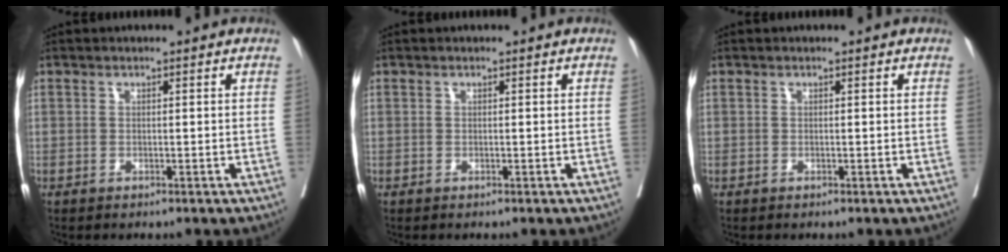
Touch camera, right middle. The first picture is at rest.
{"total": 0.0}
{"total": 0.0}